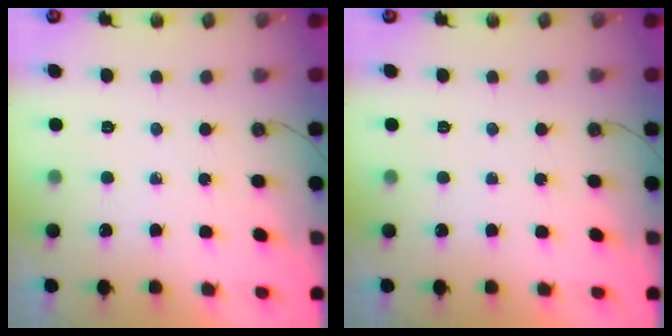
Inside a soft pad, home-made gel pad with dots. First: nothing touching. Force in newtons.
{"total": 0.0}